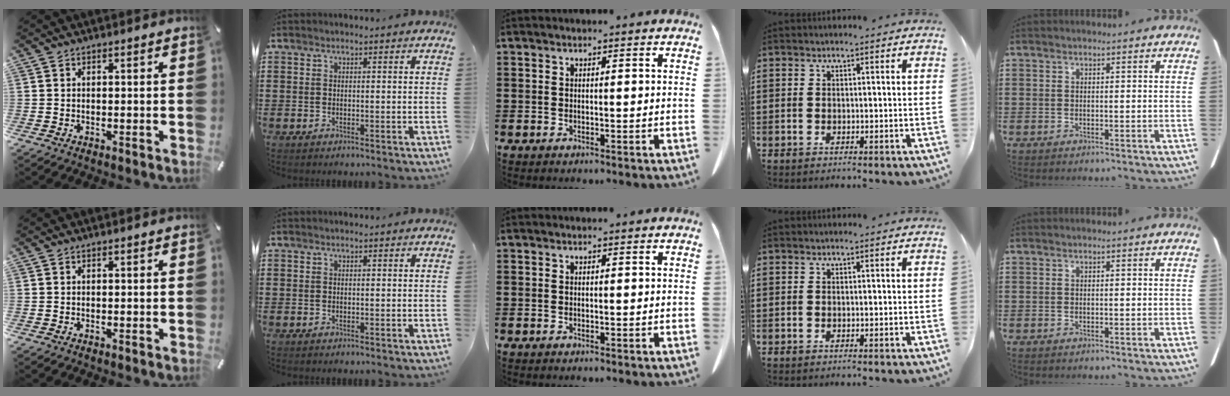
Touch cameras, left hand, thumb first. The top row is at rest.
{}